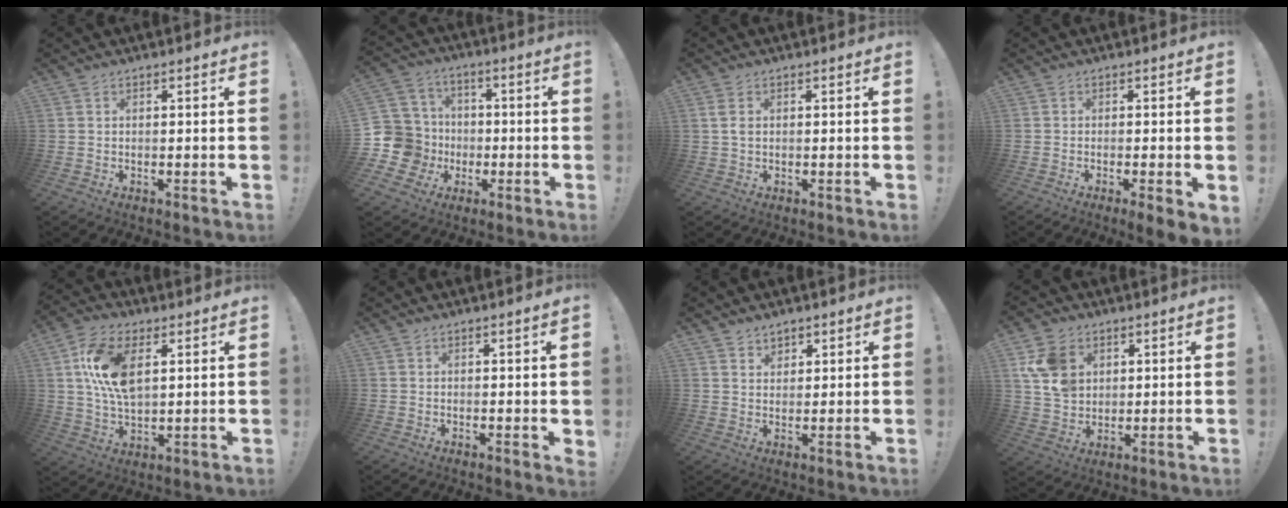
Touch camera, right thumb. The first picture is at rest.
{"total": 14.7, "force": [-2.8, 13.5, 5.1], "torque": [-0.107, 0.024, -0.037]}
{"total": 2.3, "force": [0.6, 1.5, 1.7], "torque": [-0.030, 0.003, 0.008]}
{"total": 3.2, "force": [-0.4, 0.1, 3.2], "torque": [-0.054, -0.002, 0.001]}
{"total": 14.2, "force": [4.0, 8.1, 11.0], "torque": [-0.224, -0.003, 0.072]}
{"total": 1.2, "force": [0.7, 0.2, 1.0], "torque": [-0.016, -0.001, 0.011]}
{"total": 3.3, "force": [2.7, 1.9, 0.3], "torque": [0.007, -0.020, 0.048]}
{"total": 11.8, "force": [4.4, 9.3, 5.8], "torque": [-0.102, -0.012, 0.089]}